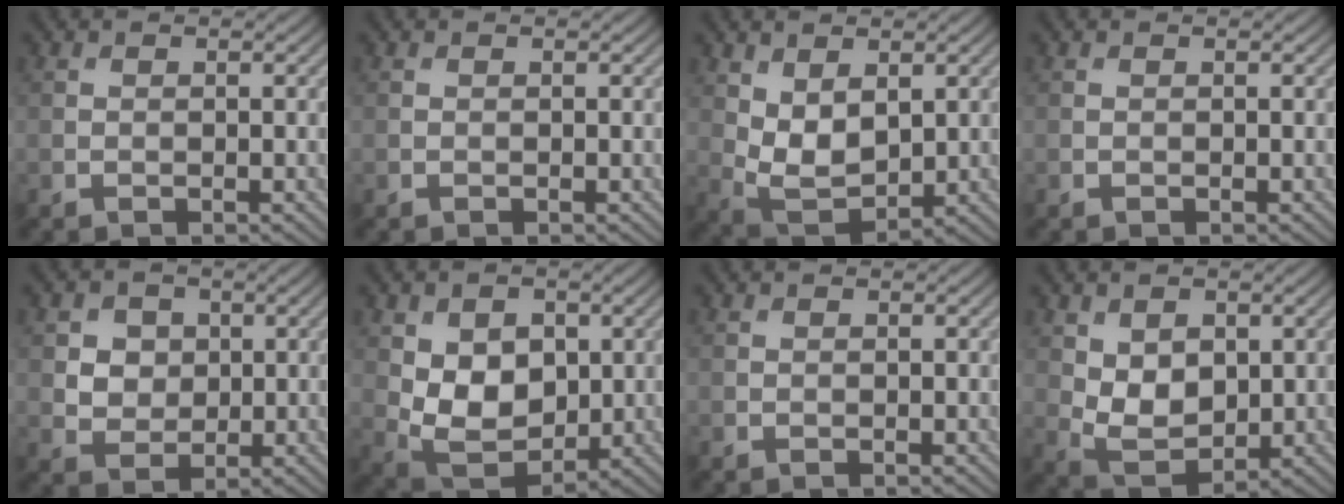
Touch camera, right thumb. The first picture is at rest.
{"total": 0.0}
{"total": 6.1, "force": [1.5, 3.6, 4.7], "torque": [-0.113, -0.008, 0.038]}
{"total": 0.0}
{"total": 4.5, "force": [1.4, 3.9, 1.8], "torque": [-0.064, -0.009, 0.028]}
{"total": 8.9, "force": [1.0, 6.3, 6.2], "torque": [-0.129, -0.011, 0.017]}
{"total": 0.0}
{"total": 6.2, "force": [1.2, 4.2, 4.3], "torque": [-0.094, -0.010, 0.031]}